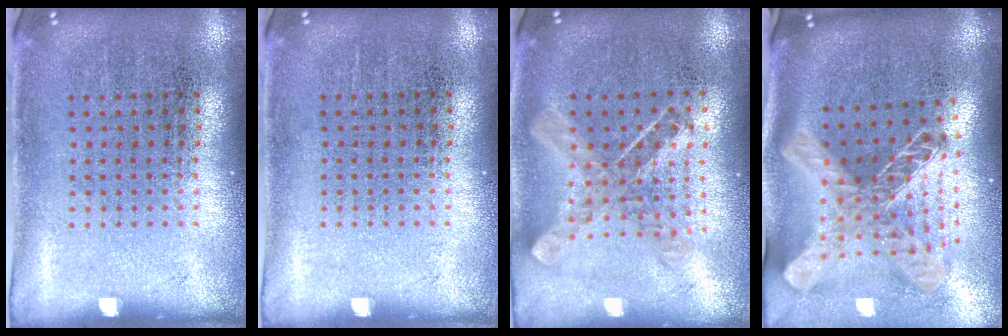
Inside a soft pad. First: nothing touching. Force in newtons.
{"total": 0.0}
{"total": 0.9, "press": 0.9, "slide": 0.2}
{"total": 2.7, "press": 1.9, "slide": 1.9}